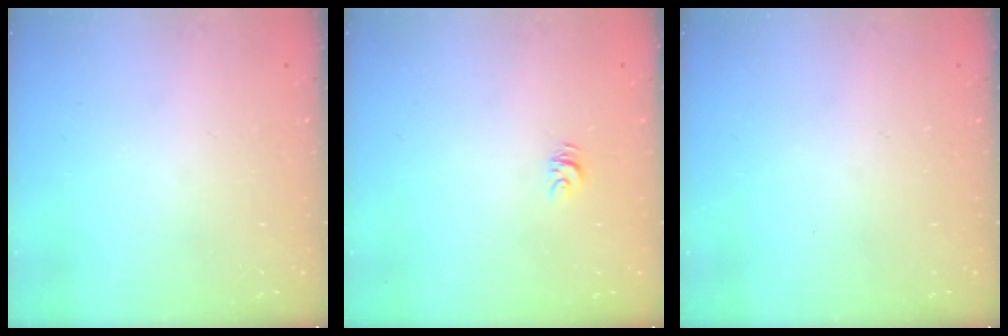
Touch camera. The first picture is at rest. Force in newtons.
{"total": 3.9, "press": 3.9, "slide": 0.3}
{"total": 0.0}